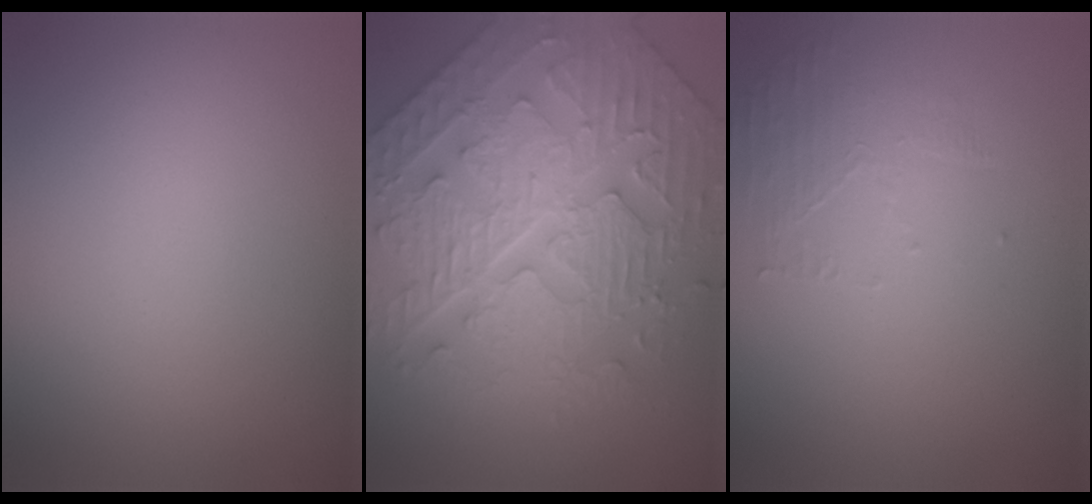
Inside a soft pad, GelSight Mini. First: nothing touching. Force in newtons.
{"total": 7.2, "press": 6.2, "slide": 3.7}
{"total": 1.5, "press": 0.5, "slide": 1.4}